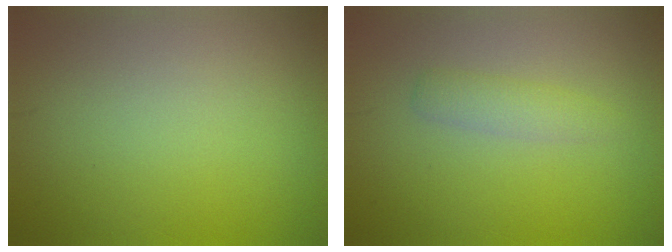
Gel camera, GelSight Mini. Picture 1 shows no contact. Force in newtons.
{"total": 1.7, "press": 1.7, "slide": 0.1}